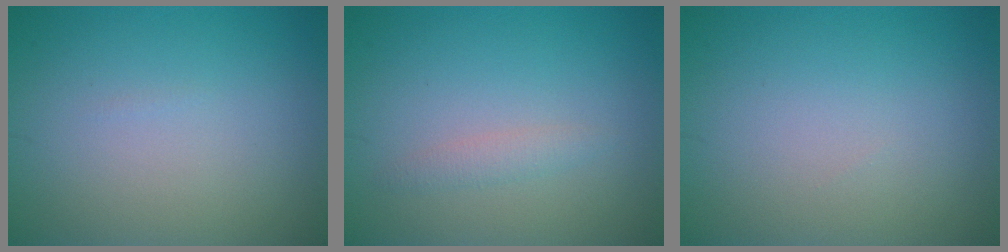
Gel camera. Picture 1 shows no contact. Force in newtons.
{"total": 1.2, "press": 1.2, "slide": 0.0}
{"total": 0.0}